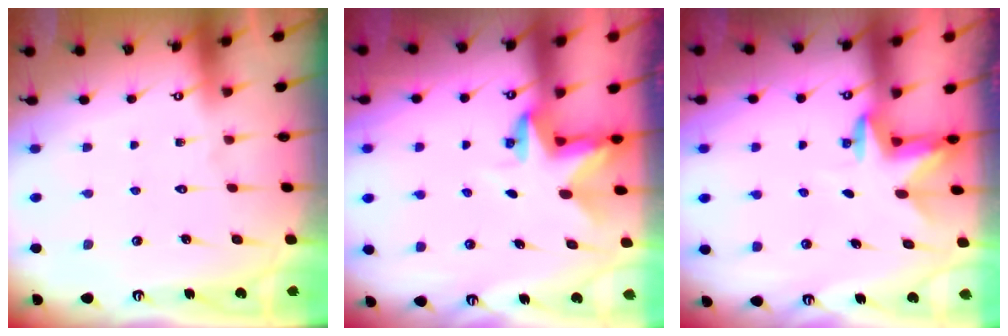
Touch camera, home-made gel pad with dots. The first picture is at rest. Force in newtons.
{"total": 2.8, "press": 2.8, "slide": 0.2}
{"total": 2.9, "press": 2.9, "slide": 0.5}